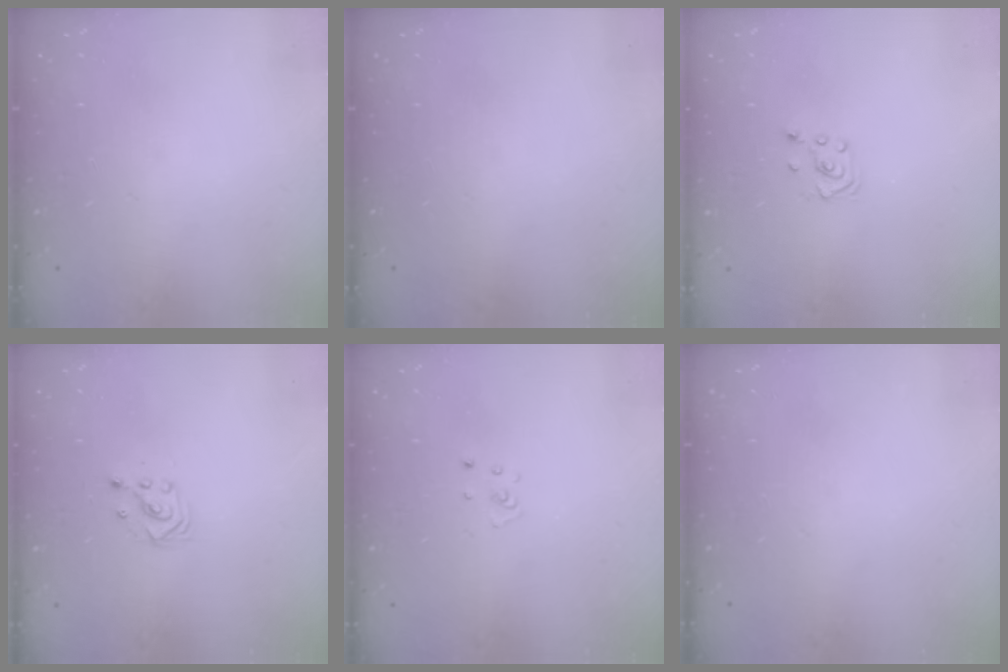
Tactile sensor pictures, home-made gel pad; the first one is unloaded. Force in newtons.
{"total": 0.0}
{"total": 3.1, "press": 3.1, "slide": 0.3}
{"total": 2.2, "press": 2.2, "slide": 0.2}
{"total": 2.6, "press": 2.6, "slide": 0.3}
{"total": 0.0}